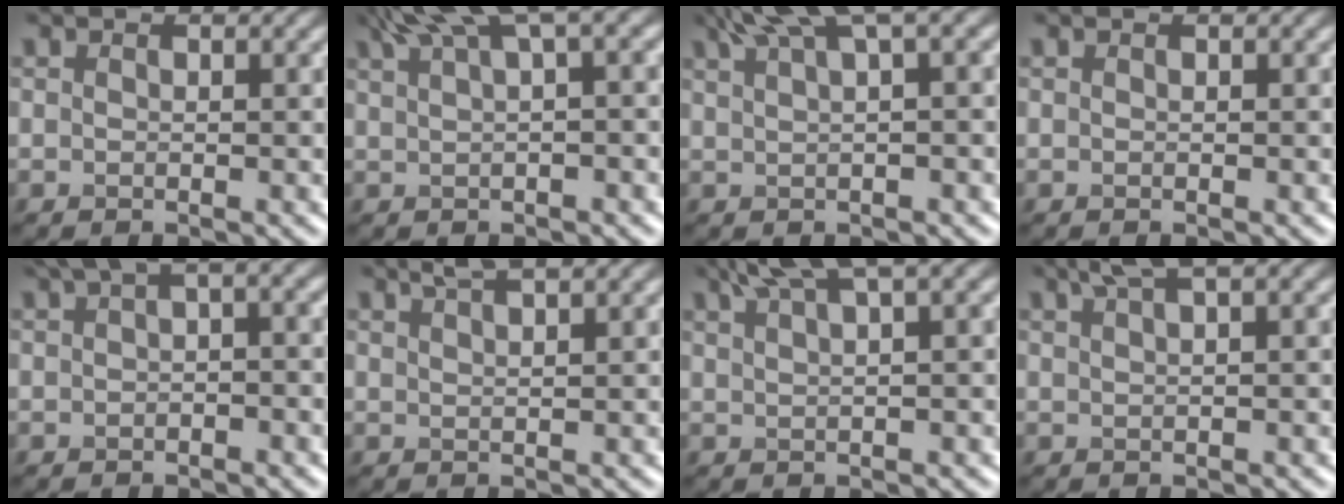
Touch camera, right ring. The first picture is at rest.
{"total": 6.9, "force": [4.2, 1.6, 5.2], "torque": [-0.072, 0.028, 0.072]}
{"total": 6.2, "force": [4.1, 1.3, 4.5], "torque": [-0.064, 0.025, 0.068]}
{"total": 0.0}
{"total": 3.5, "force": [1.5, 1.1, 3.0], "torque": [-0.040, 0.014, 0.017]}
{"total": 3.2, "force": [2.5, 0.7, 1.9], "torque": [-0.006, 0.015, 0.022]}
{"total": 5.1, "force": [3.7, 0.8, 3.4], "torque": [-0.046, 0.018, 0.058]}
{"total": 2.8, "force": [2.0, 0.4, 1.9], "torque": [-0.023, 0.011, 0.034]}